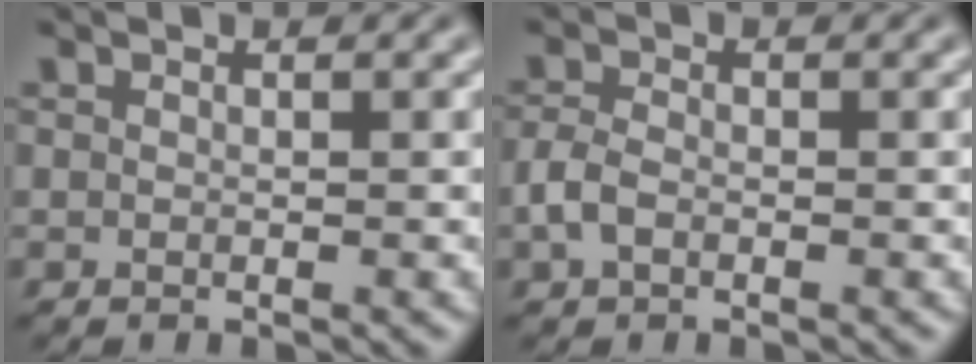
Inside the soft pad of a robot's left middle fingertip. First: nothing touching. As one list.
[{"total": 2.0, "force": [-0.8, 1.2, 1.4], "torque": [-0.031, 0.003, -0.020]}]